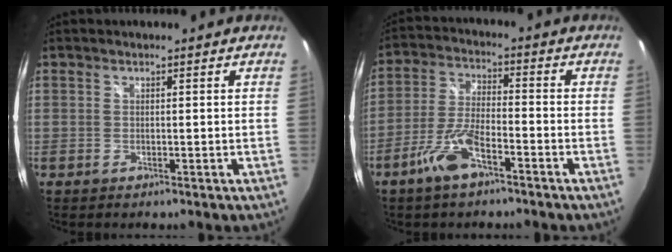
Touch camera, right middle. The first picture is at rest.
{"total": 8.4, "force": [-5.3, 2.4, 6.0], "torque": [-0.131, 0.001, -0.102]}